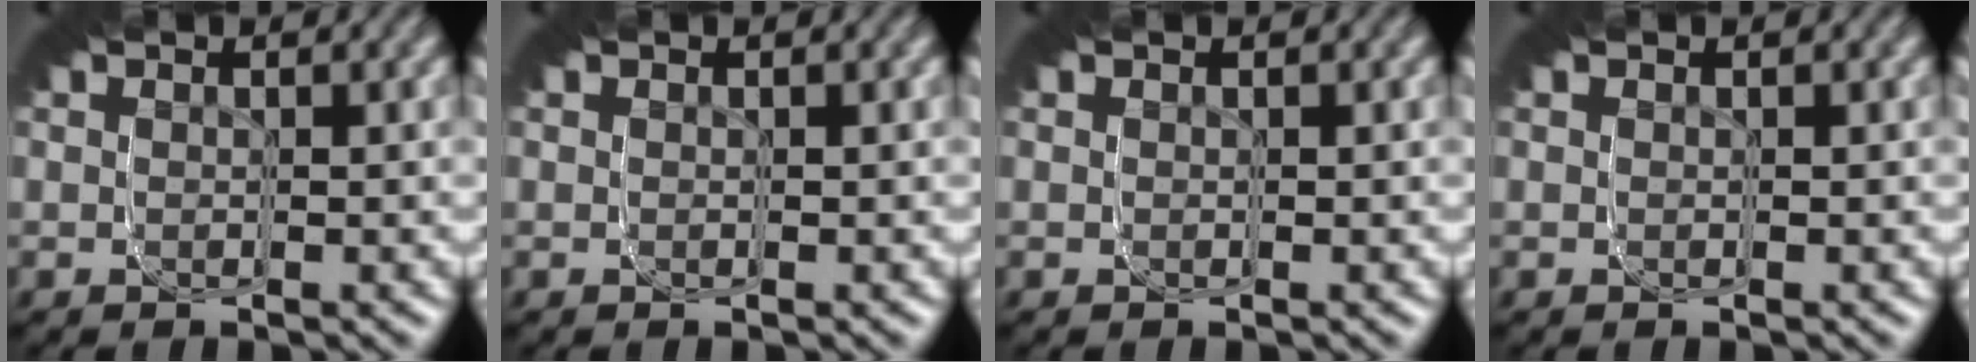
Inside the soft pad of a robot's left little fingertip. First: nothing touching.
{"total": 0.0}
{"total": 0.0}
{"total": 0.0}